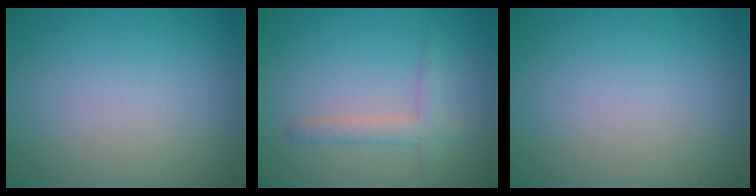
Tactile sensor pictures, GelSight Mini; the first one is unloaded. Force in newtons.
{"total": 2.1, "press": 2.1, "slide": 0.1}
{"total": 0.0}